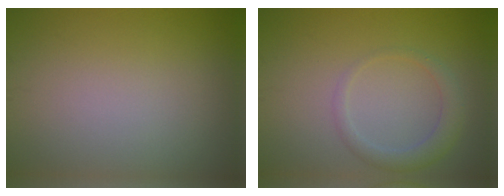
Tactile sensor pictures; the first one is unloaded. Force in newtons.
{"total": 2.2, "press": 2.2, "slide": 0.3}